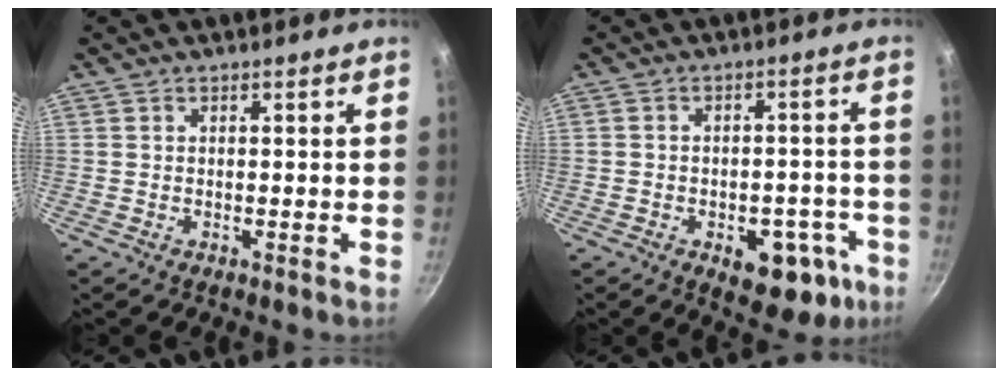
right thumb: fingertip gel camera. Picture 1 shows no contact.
{"total": 12.1, "force": [-5.3, 7.1, 8.3], "torque": [-0.055, 0.027, -0.060]}